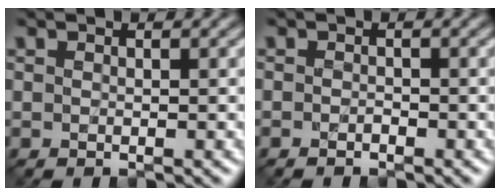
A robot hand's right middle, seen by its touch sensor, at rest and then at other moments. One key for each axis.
{"total": 0.6, "fx": -0.5, "fy": -0.1, "fz": 0.0, "tx": -0.002, "ty": -0.006, "tz": -0.007}